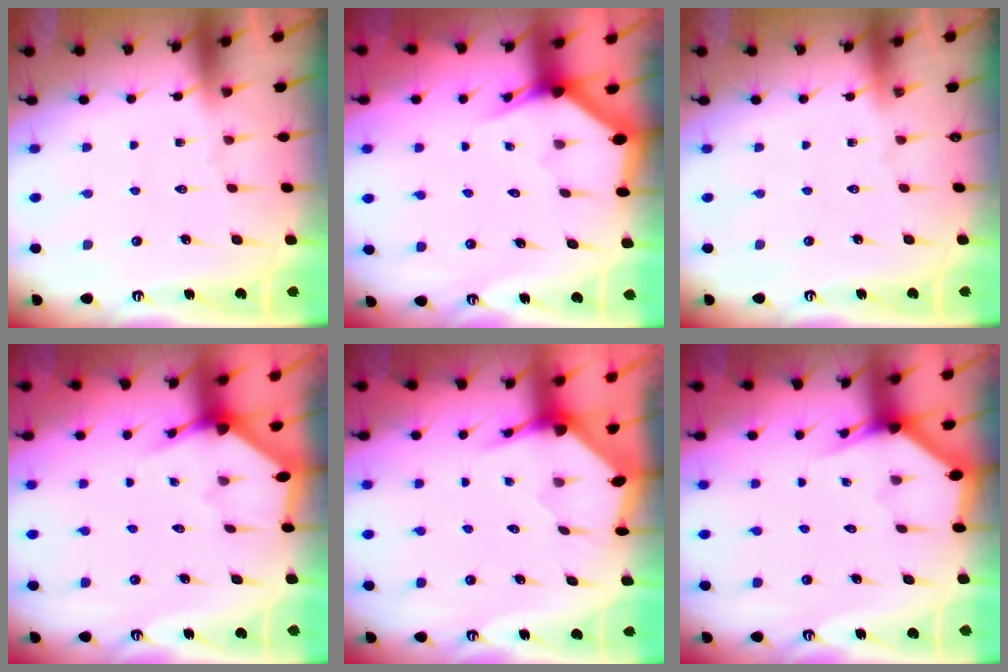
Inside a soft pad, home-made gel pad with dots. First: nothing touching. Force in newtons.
{"total": 3.1, "press": 3.1, "slide": 0.1}
{"total": 0.0}
{"total": 3.0, "press": 3.0, "slide": 0.2}
{"total": 3.6, "press": 3.6, "slide": 0.5}
{"total": 2.9, "press": 2.9, "slide": 0.1}